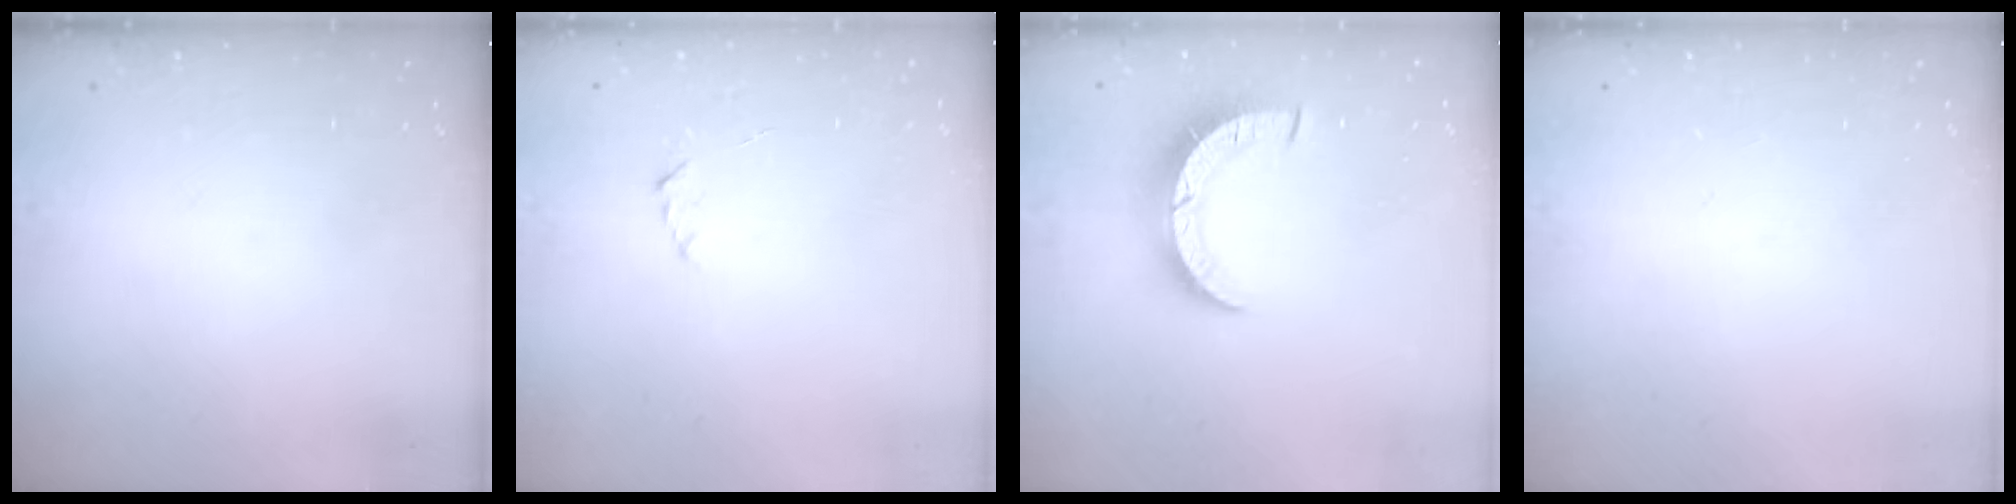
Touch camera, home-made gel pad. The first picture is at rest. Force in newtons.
{"total": 1.9, "press": 1.9, "slide": 0.2}
{"total": 8.3, "press": 8.3, "slide": 0.6}
{"total": 0.0}